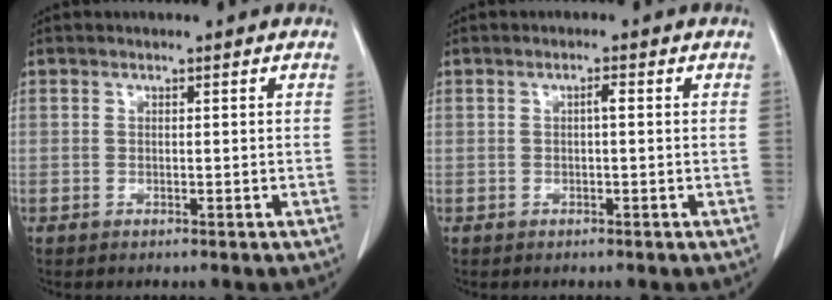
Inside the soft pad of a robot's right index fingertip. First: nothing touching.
{"total": 1.1, "force": [0.1, 0.1, 1.1], "torque": [-0.018, 0.003, 0.001]}